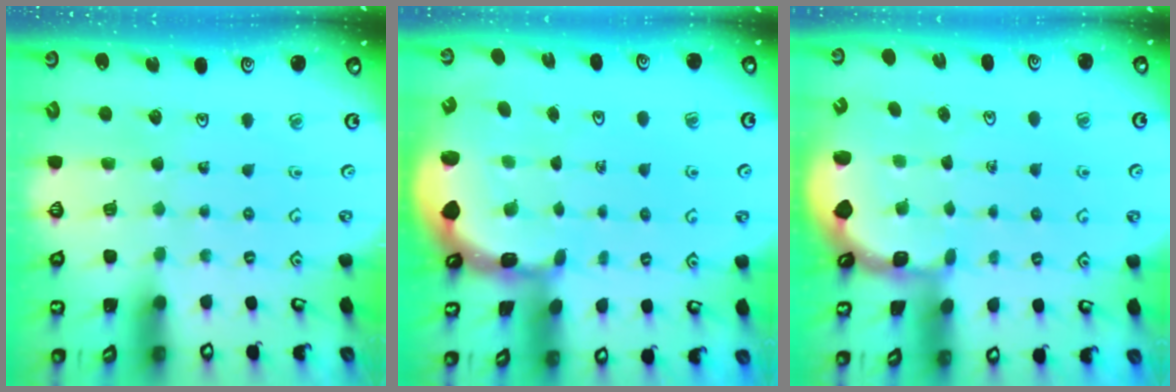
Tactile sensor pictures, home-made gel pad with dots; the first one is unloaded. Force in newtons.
{"total": 2.2, "press": 2.0, "slide": 0.9}
{"total": 1.2, "press": 1.1, "slide": 0.4}